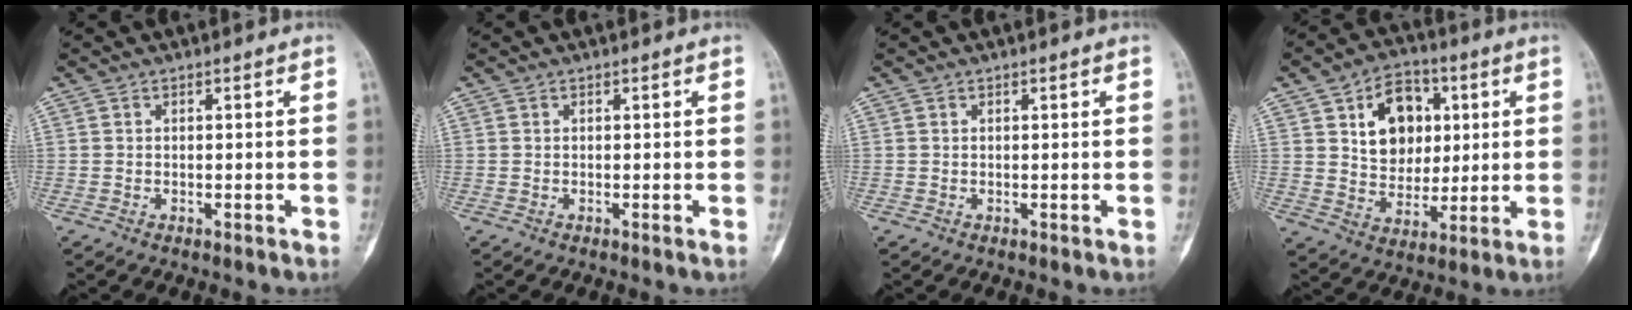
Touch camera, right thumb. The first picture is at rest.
{"total": 0.0}
{"total": 0.0}
{"total": 13.1, "force": [3.7, 9.9, 7.8], "torque": [-0.074, -0.007, 0.063]}